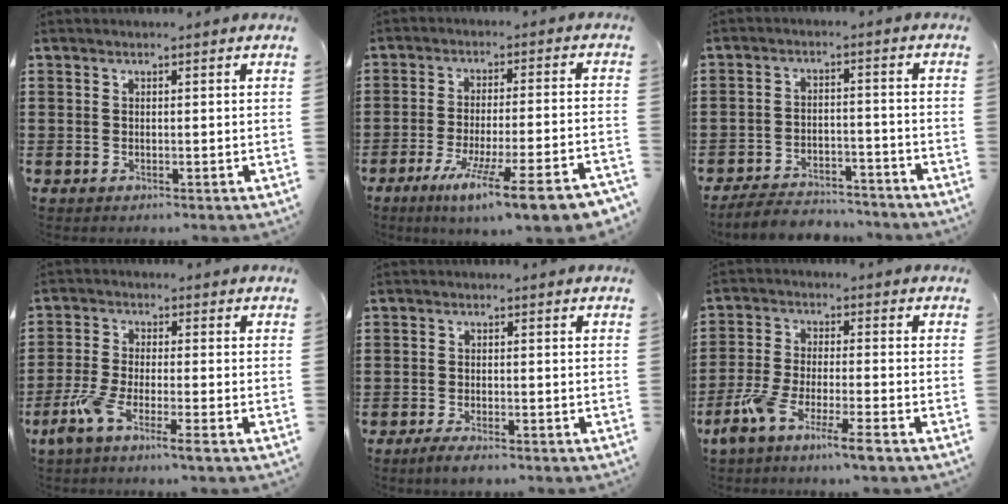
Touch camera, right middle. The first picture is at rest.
{"total": 10.1, "force": [-7.0, 0.0, 7.3], "torque": [-0.131, -0.011, -0.129]}
{"total": 5.0, "force": [-4.9, 0.8, 0.9], "torque": [-0.021, 0.005, -0.098]}
{"total": 5.7, "force": [-3.7, 0.3, 4.3], "torque": [-0.105, -0.017, -0.075]}
{"total": 2.0, "force": [-1.6, 0.1, 1.1], "torque": [-0.028, -0.002, -0.032]}
{"total": 7.2, "force": [-5.4, 0.1, 4.7], "torque": [-0.109, -0.013, -0.105]}